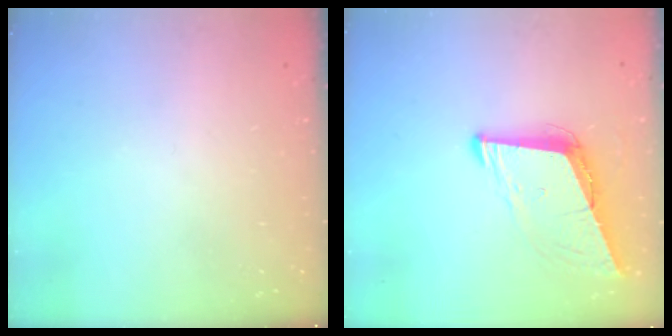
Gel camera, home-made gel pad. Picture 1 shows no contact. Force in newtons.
{"total": 8.9, "press": 8.2, "slide": 3.5}